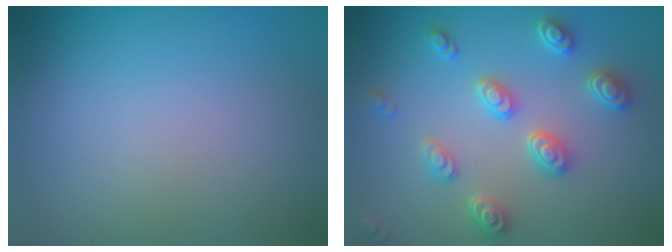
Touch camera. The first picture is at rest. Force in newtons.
{"total": 3.8, "press": 3.7, "slide": 1.0}